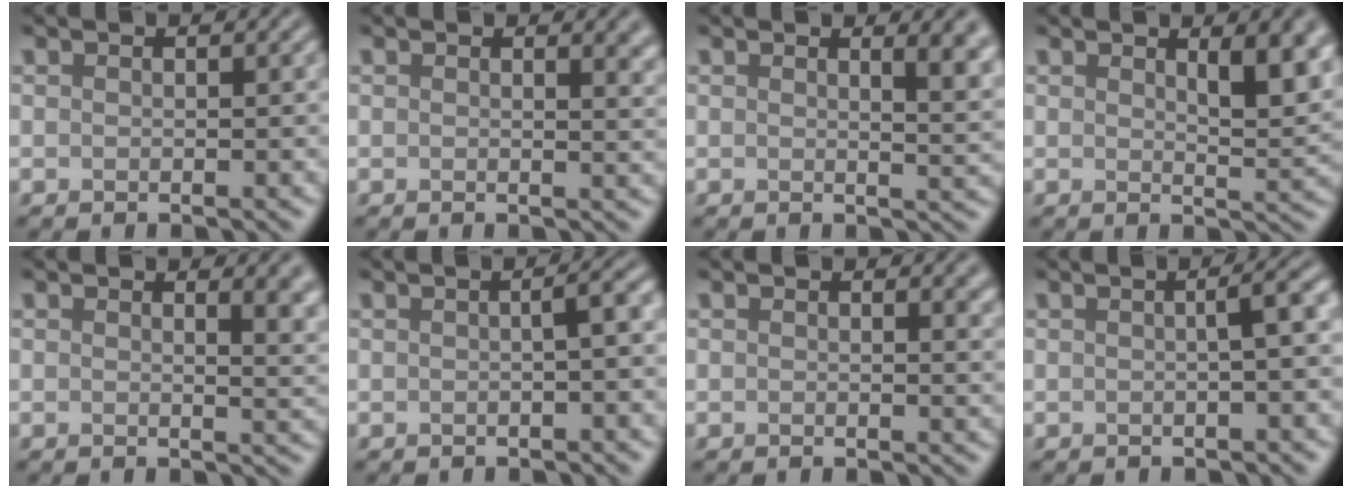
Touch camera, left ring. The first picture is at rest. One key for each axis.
{"total": 2.4, "fx": 1.4, "fy": 1.0, "fz": 1.7, "tx": -0.007, "ty": 0.000, "tz": 0.019}
{"total": 4.7, "fx": 2.2, "fy": 1.9, "fz": 3.7, "tx": -0.020, "ty": 0.004, "tz": 0.026}
{"total": 4.8, "fx": 2.1, "fy": 1.6, "fz": 4.0, "tx": -0.051, "ty": -0.005, "tz": 0.035}
{"total": 4.3, "fx": 2.2, "fy": 1.9, "fz": 3.3, "tx": -0.018, "ty": 0.002, "tz": 0.028}
{"total": 2.5, "fx": 0.0, "fy": 0.8, "fz": 2.4, "tx": -0.023, "ty": 0.013, "tz": -0.003}
{"total": 1.6, "fx": 1.0, "fy": 0.6, "fz": 1.1, "tx": -0.004, "ty": 0.001, "tz": 0.013}
{"total": 2.9, "fx": 0.2, "fy": 0.8, "fz": 2.8, "tx": -0.028, "ty": 0.017, "tz": -0.004}